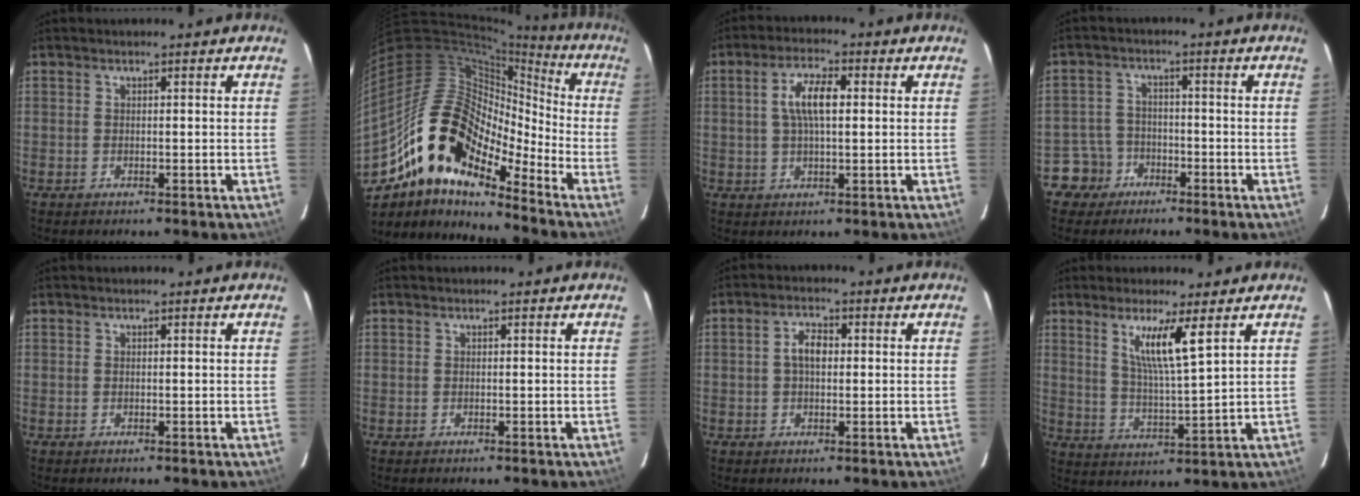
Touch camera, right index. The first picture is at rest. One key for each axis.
{"total": 18.5, "fx": -12.4, "fy": 8.2, "fz": 11.0, "tx": -0.194, "ty": -0.002, "tz": -0.247}
{"total": 6.8, "fx": 1.2, "fy": 2.4, "fz": 6.3, "tx": -0.119, "ty": 0.012, "tz": 0.023}
{"total": 5.5, "fx": -3.2, "fy": 4.4, "fz": -0.2, "tx": -0.008, "ty": 0.023, "tz": -0.062}
{"total": 0.0}
{"total": 0.0}
{"total": 3.8, "fx": 0.3, "fy": 2.1, "fz": 3.2, "tx": -0.060, "ty": 0.012, "tz": 0.005}
{"total": 8.3, "fx": 4.5, "fy": 0.0, "fz": 7.0, "tx": -0.126, "ty": -0.010, "tz": 0.083}